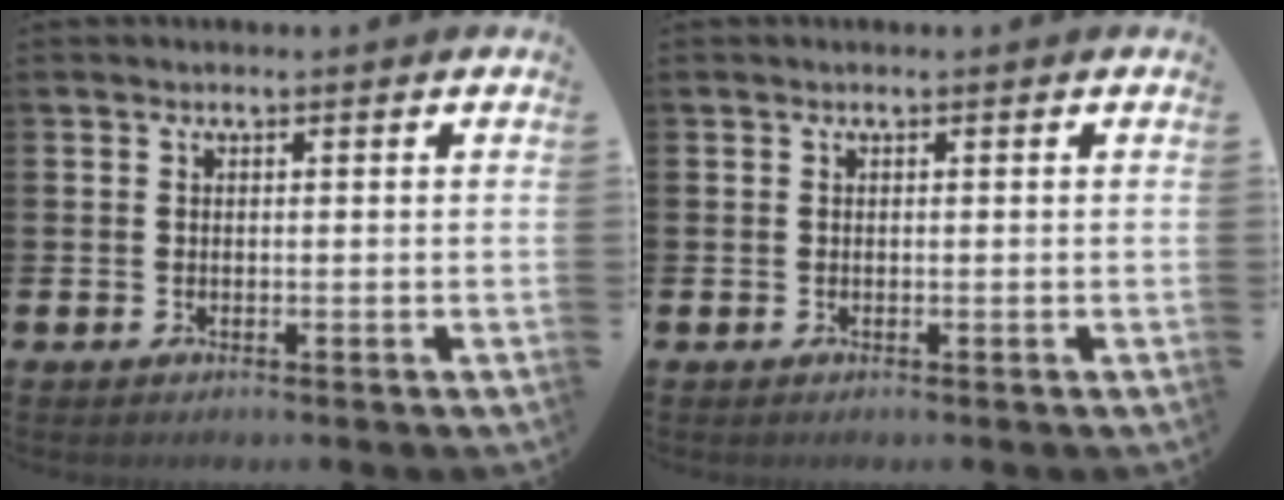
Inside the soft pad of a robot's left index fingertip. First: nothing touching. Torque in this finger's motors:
{"motor_torque": [0.00, 0.00, 0.00, 0.00]}